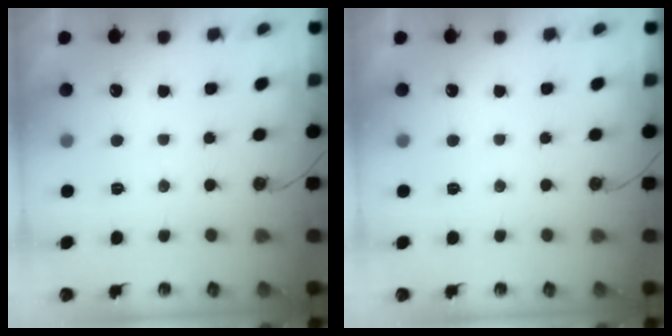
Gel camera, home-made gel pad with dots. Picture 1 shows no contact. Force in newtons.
{"total": 0.0}